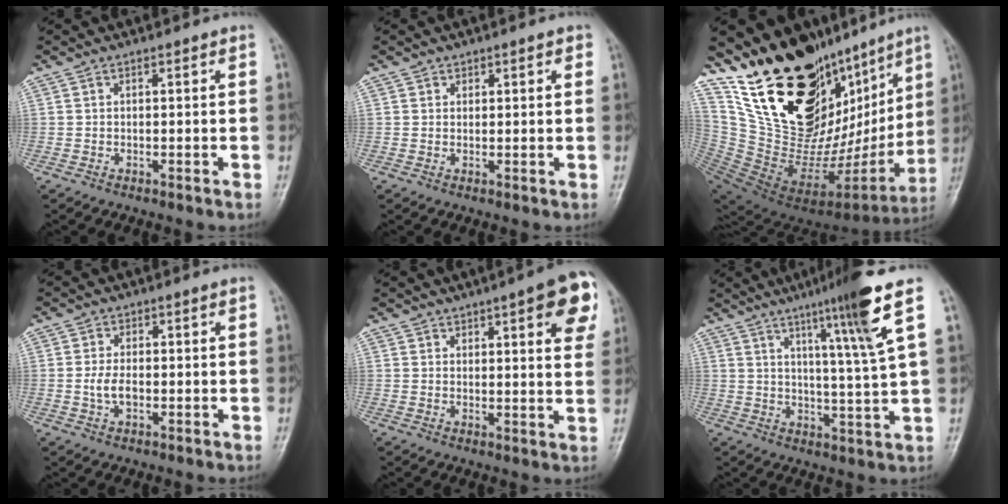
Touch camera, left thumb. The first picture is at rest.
{"total": 1.6, "force": [0.9, 1.1, 0.6], "torque": [0.010, -0.003, 0.008]}
{"total": 34.4, "force": [19.6, 17.2, 22.5], "torque": [-0.309, -0.067, 0.340]}
{"total": 3.5, "force": [-0.5, 2.2, 2.7], "torque": [-0.051, 0.007, -0.011]}
{"total": 11.7, "force": [5.9, 3.9, 9.3], "torque": [-0.078, -0.019, 0.068]}
{"total": 12.7, "force": [6.6, -1.0, 10.8], "torque": [-0.171, -0.030, 0.103]}